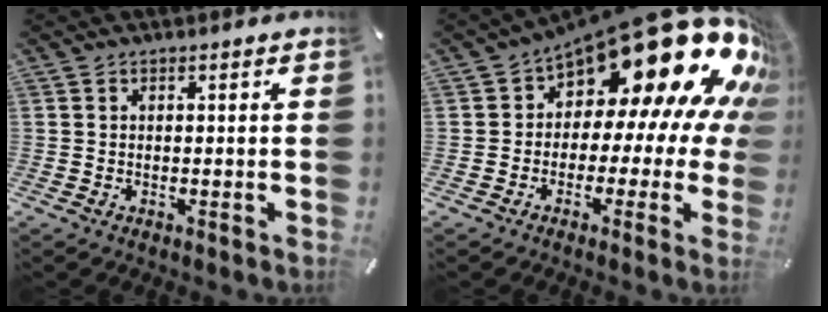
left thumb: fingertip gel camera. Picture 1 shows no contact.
{"total": 24.6, "force": [12.9, 10.9, 18.0], "torque": [-0.274, -0.108, 0.230]}